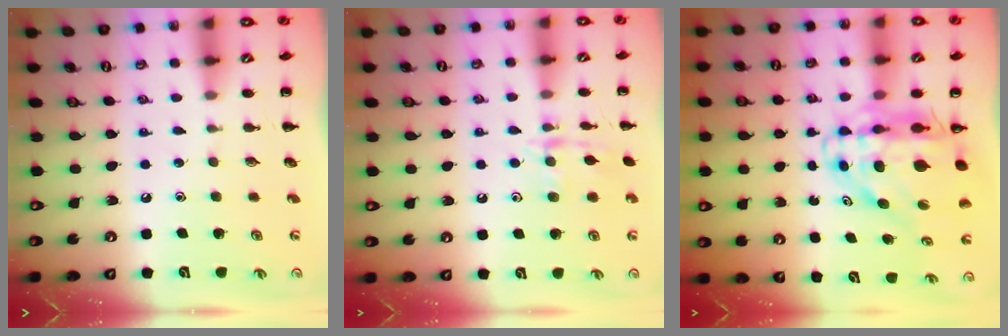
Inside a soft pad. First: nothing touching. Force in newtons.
{"total": 11.0, "press": 11.0, "slide": 0.6}
{"total": 10.7, "press": 10.2, "slide": 3.4}